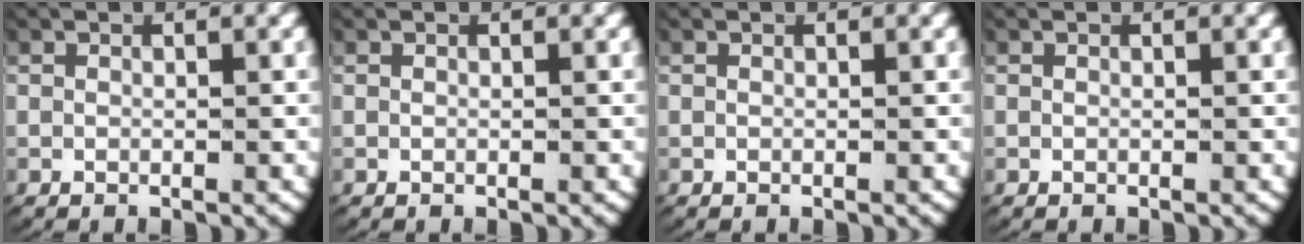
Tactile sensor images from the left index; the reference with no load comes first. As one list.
[{"total": 0.0}, {"total": 0.0}, {"total": 0.0}]